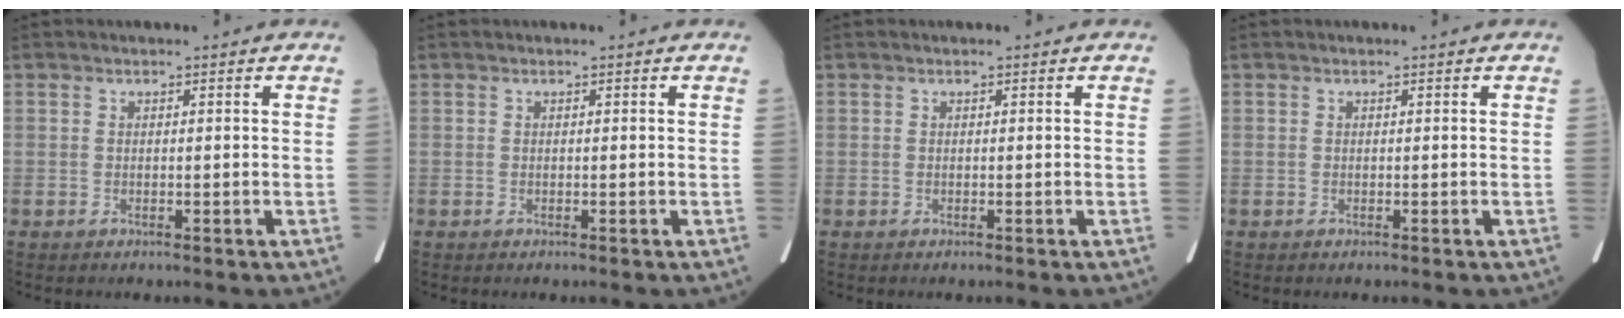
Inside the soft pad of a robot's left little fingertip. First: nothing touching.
{"total": 0.0}
{"total": 0.0}
{"total": 0.0}